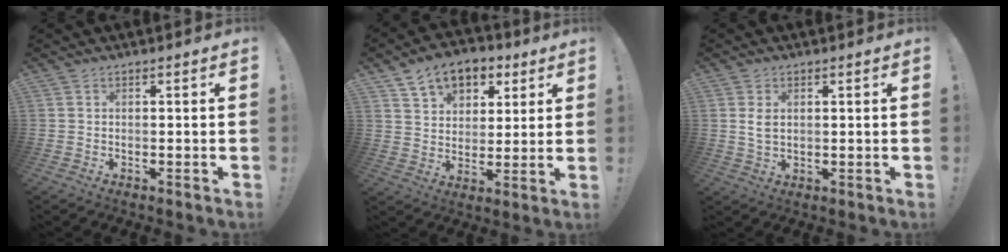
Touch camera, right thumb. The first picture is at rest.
{"total": 11.4, "force": [6.7, 7.8, 4.9], "torque": [-0.076, -0.036, 0.129]}
{"total": 3.4, "force": [0.9, 2.1, 2.5], "torque": [-0.043, -0.004, 0.013]}